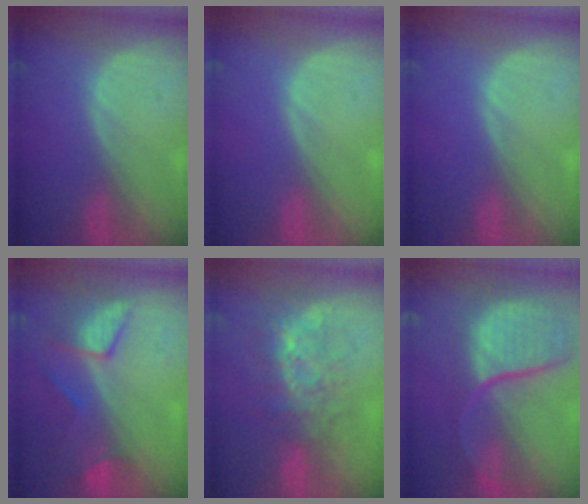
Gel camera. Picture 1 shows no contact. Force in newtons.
{"total": 0.0}
{"total": 0.0}
{"total": 7.5, "press": 6.9, "slide": 3.0}
{"total": 8.4, "press": 7.5, "slide": 3.7}
{"total": 12.0, "press": 9.9, "slide": 6.9}